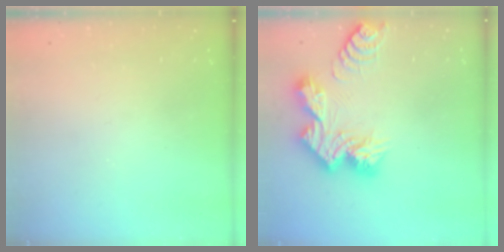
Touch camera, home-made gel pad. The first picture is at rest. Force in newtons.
{"total": 13.8, "press": 13.7, "slide": 1.2}